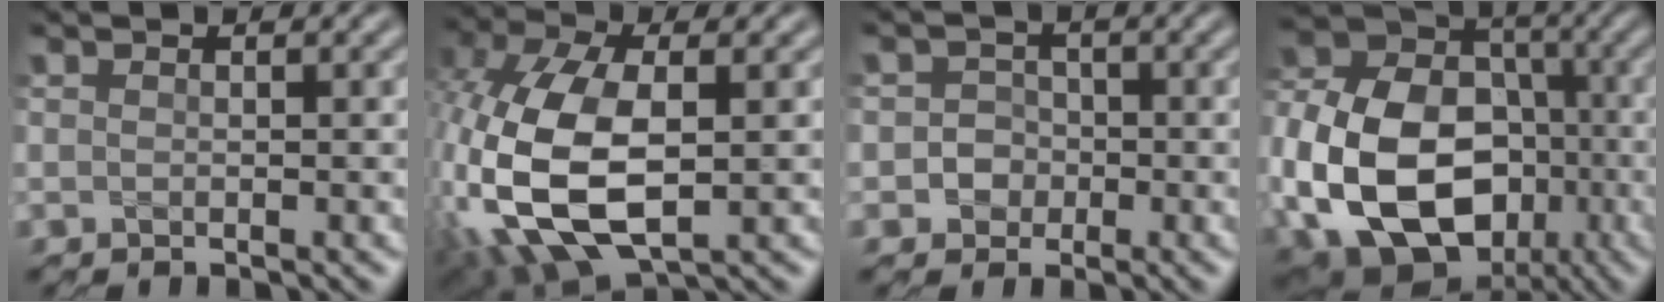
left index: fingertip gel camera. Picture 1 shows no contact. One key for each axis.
{"total": 12.1, "fx": -1.4, "fy": 7.1, "fz": 9.7, "tx": -0.248, "ty": -0.016, "tz": -0.024}
{"total": 2.5, "fx": -0.5, "fy": 2.3, "fz": 0.6, "tx": 0.015, "ty": 0.003, "tz": -0.023}
{"total": 16.4, "fx": -4.5, "fy": 12.1, "fz": 10.0, "tx": -0.229, "ty": -0.027, "tz": -0.081}